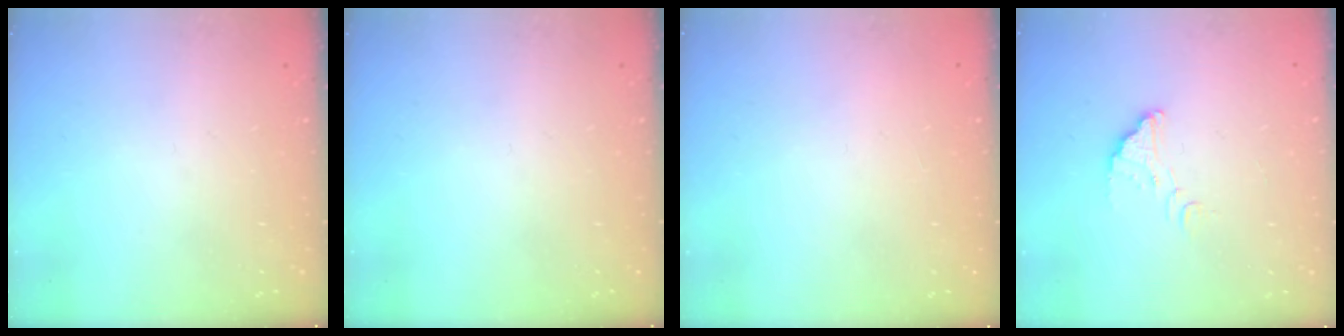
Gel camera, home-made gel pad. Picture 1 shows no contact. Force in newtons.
{"total": 0.0}
{"total": 2.2, "press": 2.2, "slide": 0.1}
{"total": 3.0, "press": 3.0, "slide": 0.1}